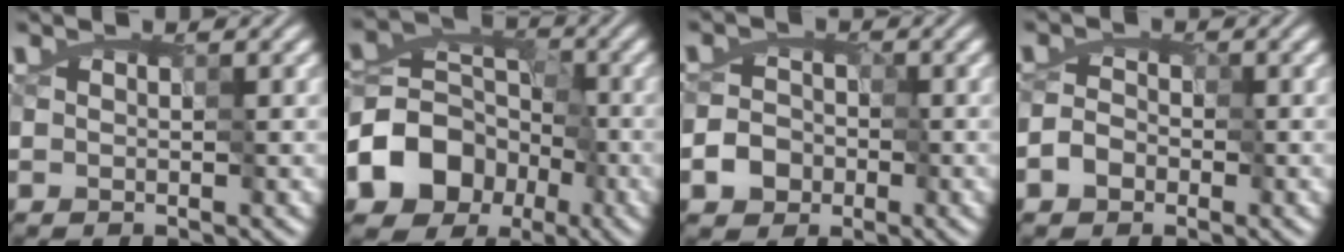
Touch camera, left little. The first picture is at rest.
{"total": 8.7, "force": [-5.1, 6.3, 3.1], "torque": [-0.051, 0.001, -0.102]}
{"total": 3.6, "force": [-2.6, 2.4, 0.2], "torque": [0.026, 0.004, -0.052]}
{"total": 2.6, "force": [-2.3, 1.4, 0.2], "torque": [0.016, 0.002, -0.038]}